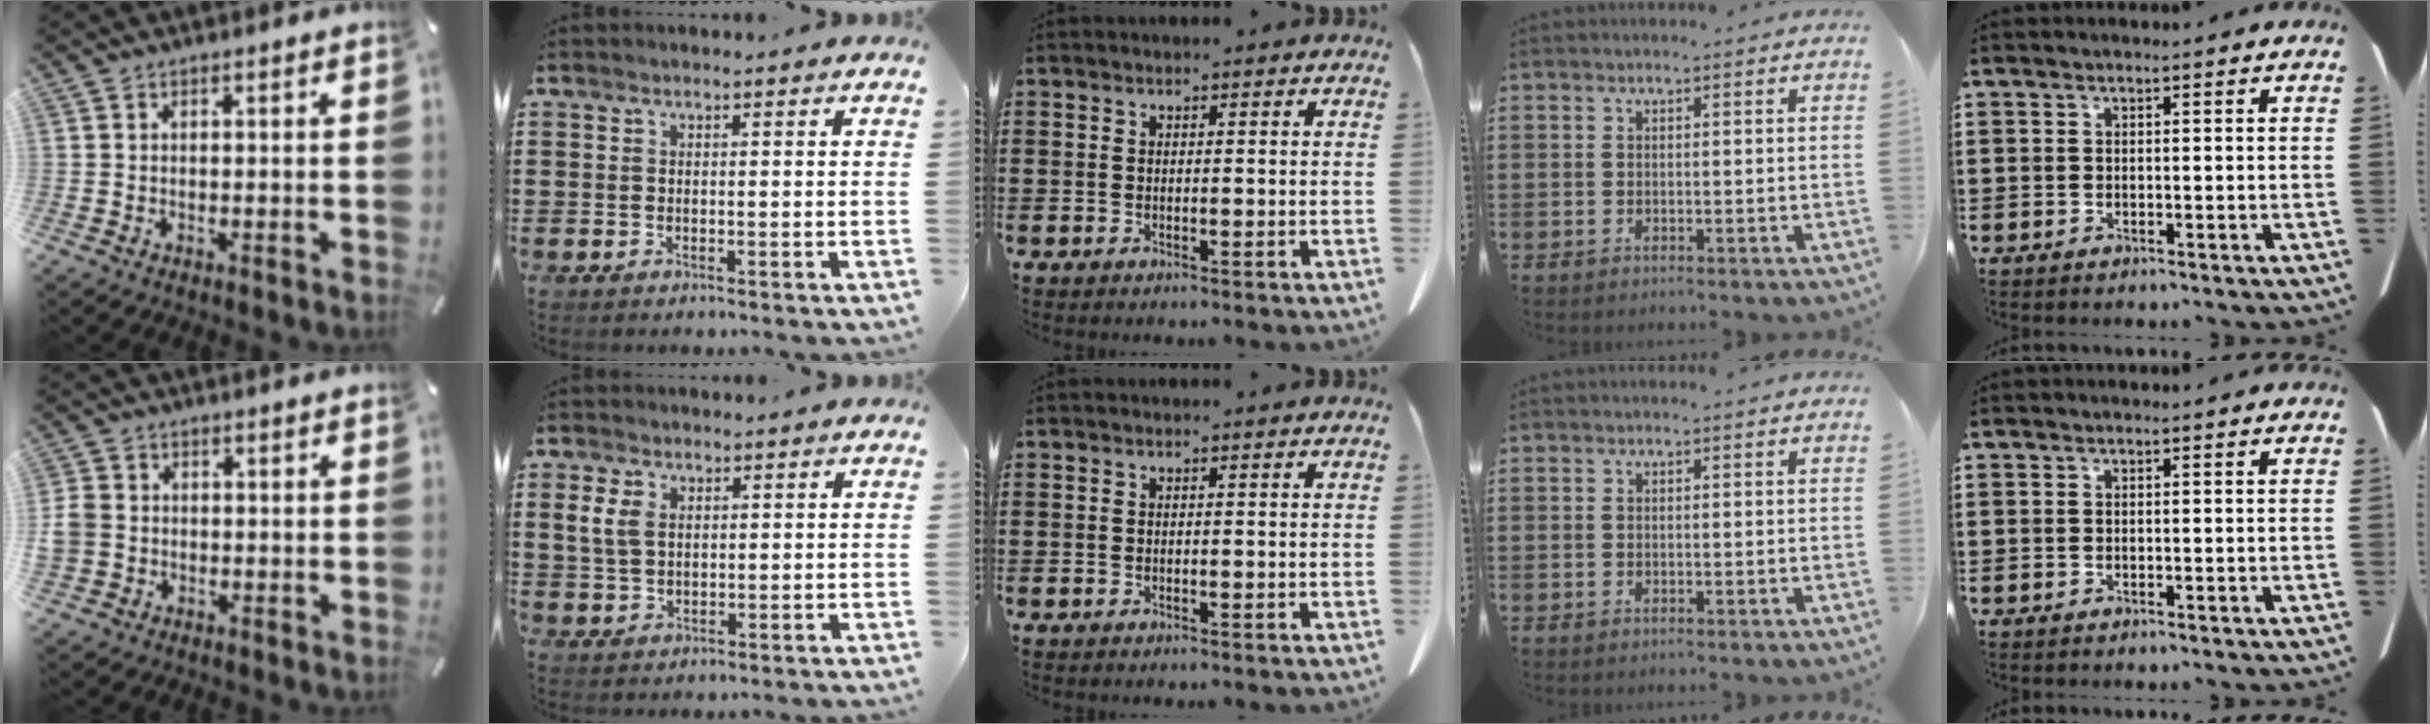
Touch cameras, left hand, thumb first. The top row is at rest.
{"thumb": {"total": 4.8, "force": [-0.1, 4.5, 1.6], "torque": [-0.046, 0.007, -0.002]}, "index": {"total": 3.9, "force": [1.4, 2.7, 2.5], "torque": [-0.065, 0.009, 0.022]}}